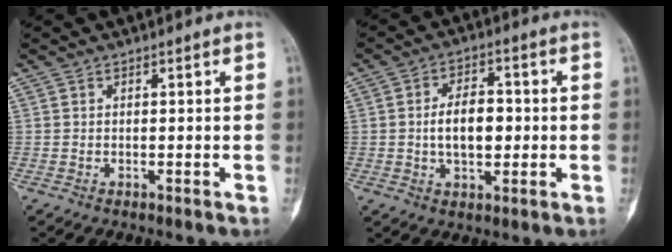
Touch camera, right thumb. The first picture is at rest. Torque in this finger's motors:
{"motor_torque": [1.15, 1.07, 0.59, -0.55, 0.40]}